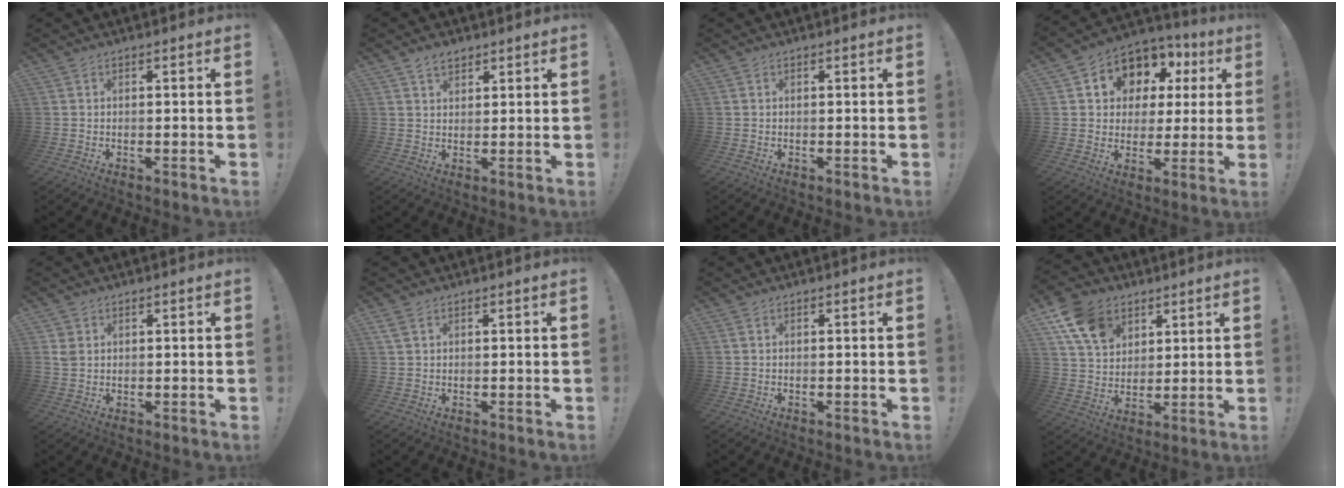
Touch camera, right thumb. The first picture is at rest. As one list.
[{"total": 3.6, "force": [2.6, 2.1, 1.5], "torque": [-0.022, -0.010, 0.047]}, {"total": 0.0}, {"total": 9.5, "force": [4.3, 7.8, 3.2], "torque": [-0.047, -0.040, 0.087]}, {"total": 2.7, "force": [1.3, 2.0, 1.3], "torque": [-0.022, 0.000, 0.026]}, {"total": 2.3, "force": [1.3, 1.2, 1.5], "torque": [-0.031, 0.002, 0.025]}, {"total": 0.0}, {"total": 13.8, "force": [7.2, 9.7, 6.6], "torque": [-0.117, -0.024, 0.144]}]